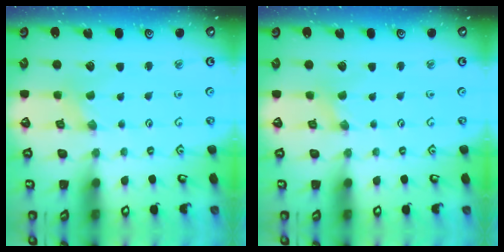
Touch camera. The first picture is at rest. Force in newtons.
{"total": 1.1, "press": 1.1, "slide": 0.2}